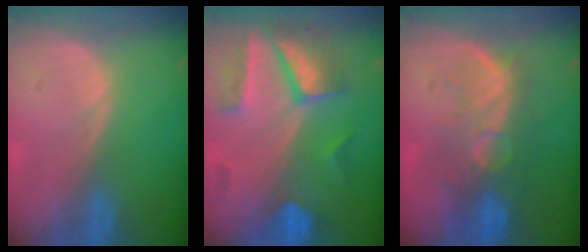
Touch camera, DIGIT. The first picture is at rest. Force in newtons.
{"total": 8.7, "press": 7.8, "slide": 3.9}
{"total": 9.6, "press": 8.5, "slide": 4.4}